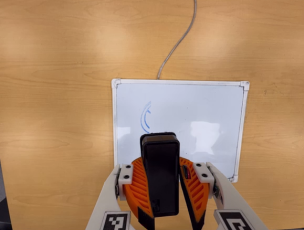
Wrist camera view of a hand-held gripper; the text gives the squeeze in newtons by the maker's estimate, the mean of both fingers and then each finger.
{"total": 12.3, "left": 11.6, "right": 12.9}